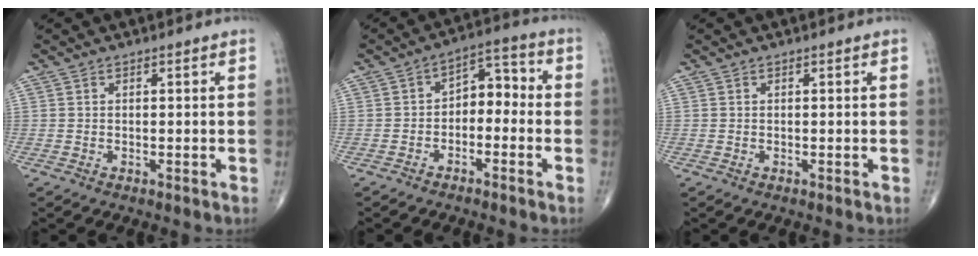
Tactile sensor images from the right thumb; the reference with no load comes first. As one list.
[{"total": 6.8, "force": [-1.6, 4.4, 4.9], "torque": [-0.046, 0.045, -0.040]}, {"total": 0.0}]